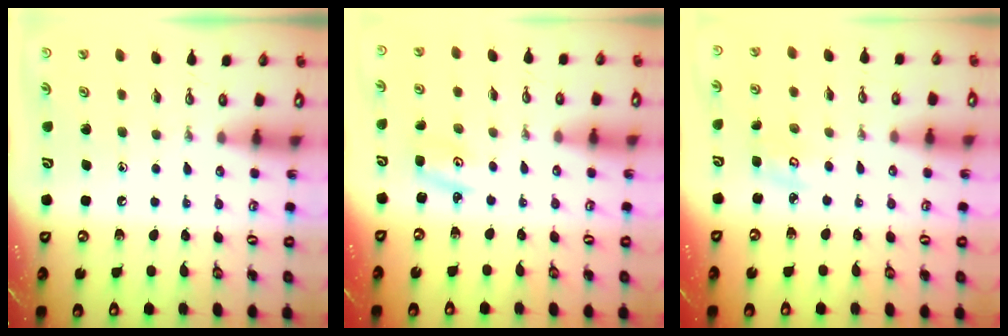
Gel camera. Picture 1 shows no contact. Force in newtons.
{"total": 3.4, "press": 3.4, "slide": 0.4}
{"total": 3.1, "press": 3.0, "slide": 0.3}